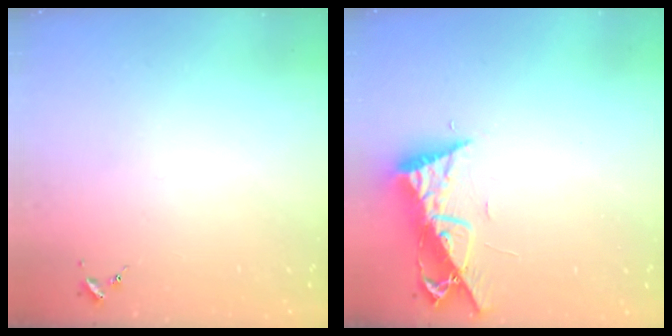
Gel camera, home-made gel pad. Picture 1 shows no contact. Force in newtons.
{"total": 9.7, "press": 9.7, "slide": 0.7}